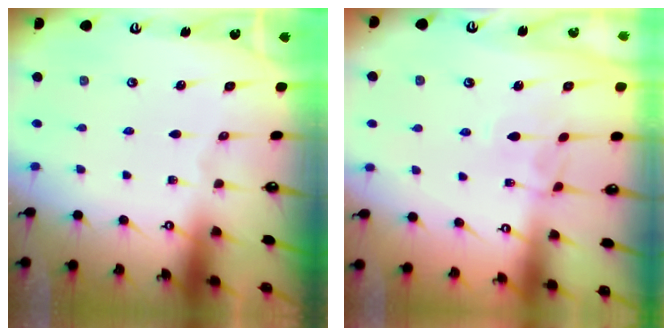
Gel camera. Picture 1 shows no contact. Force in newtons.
{"total": 4.3, "press": 4.3, "slide": 0.1}